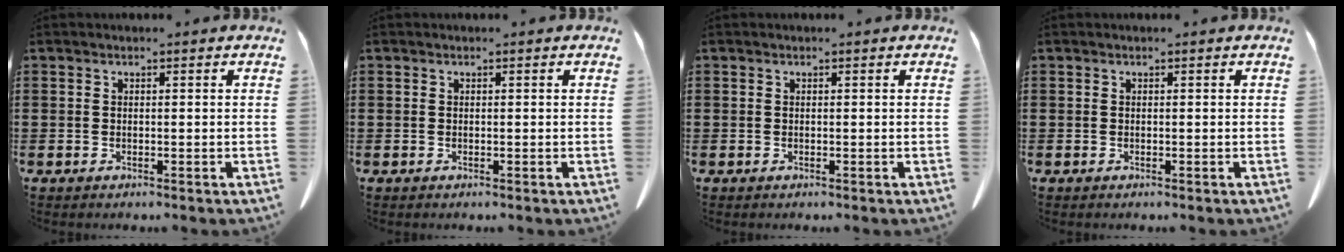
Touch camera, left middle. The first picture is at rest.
{"total": 0.0}
{"total": 0.0}
{"total": 0.0}